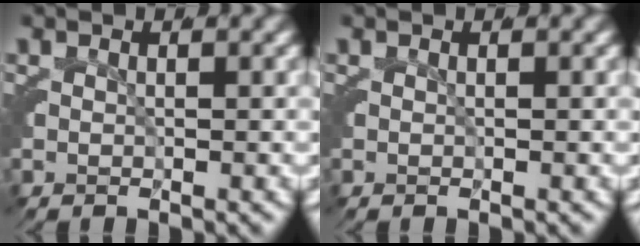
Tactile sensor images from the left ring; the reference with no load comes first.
{"total": 0.0}